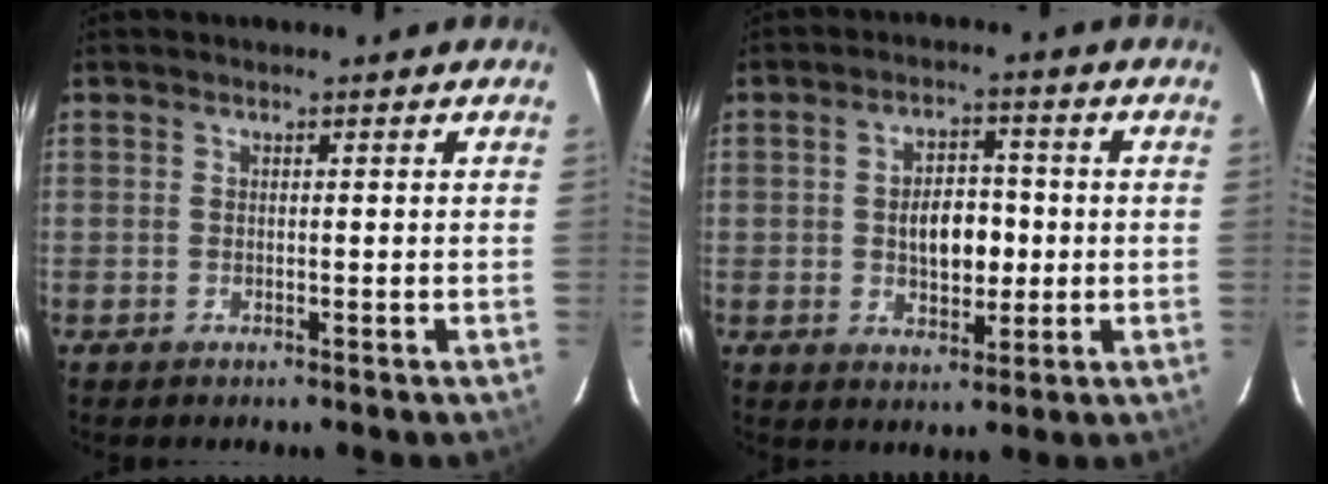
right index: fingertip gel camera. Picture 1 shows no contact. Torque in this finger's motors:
{"motor_torque": [1.03, 0.12, 0.46, 0.09]}